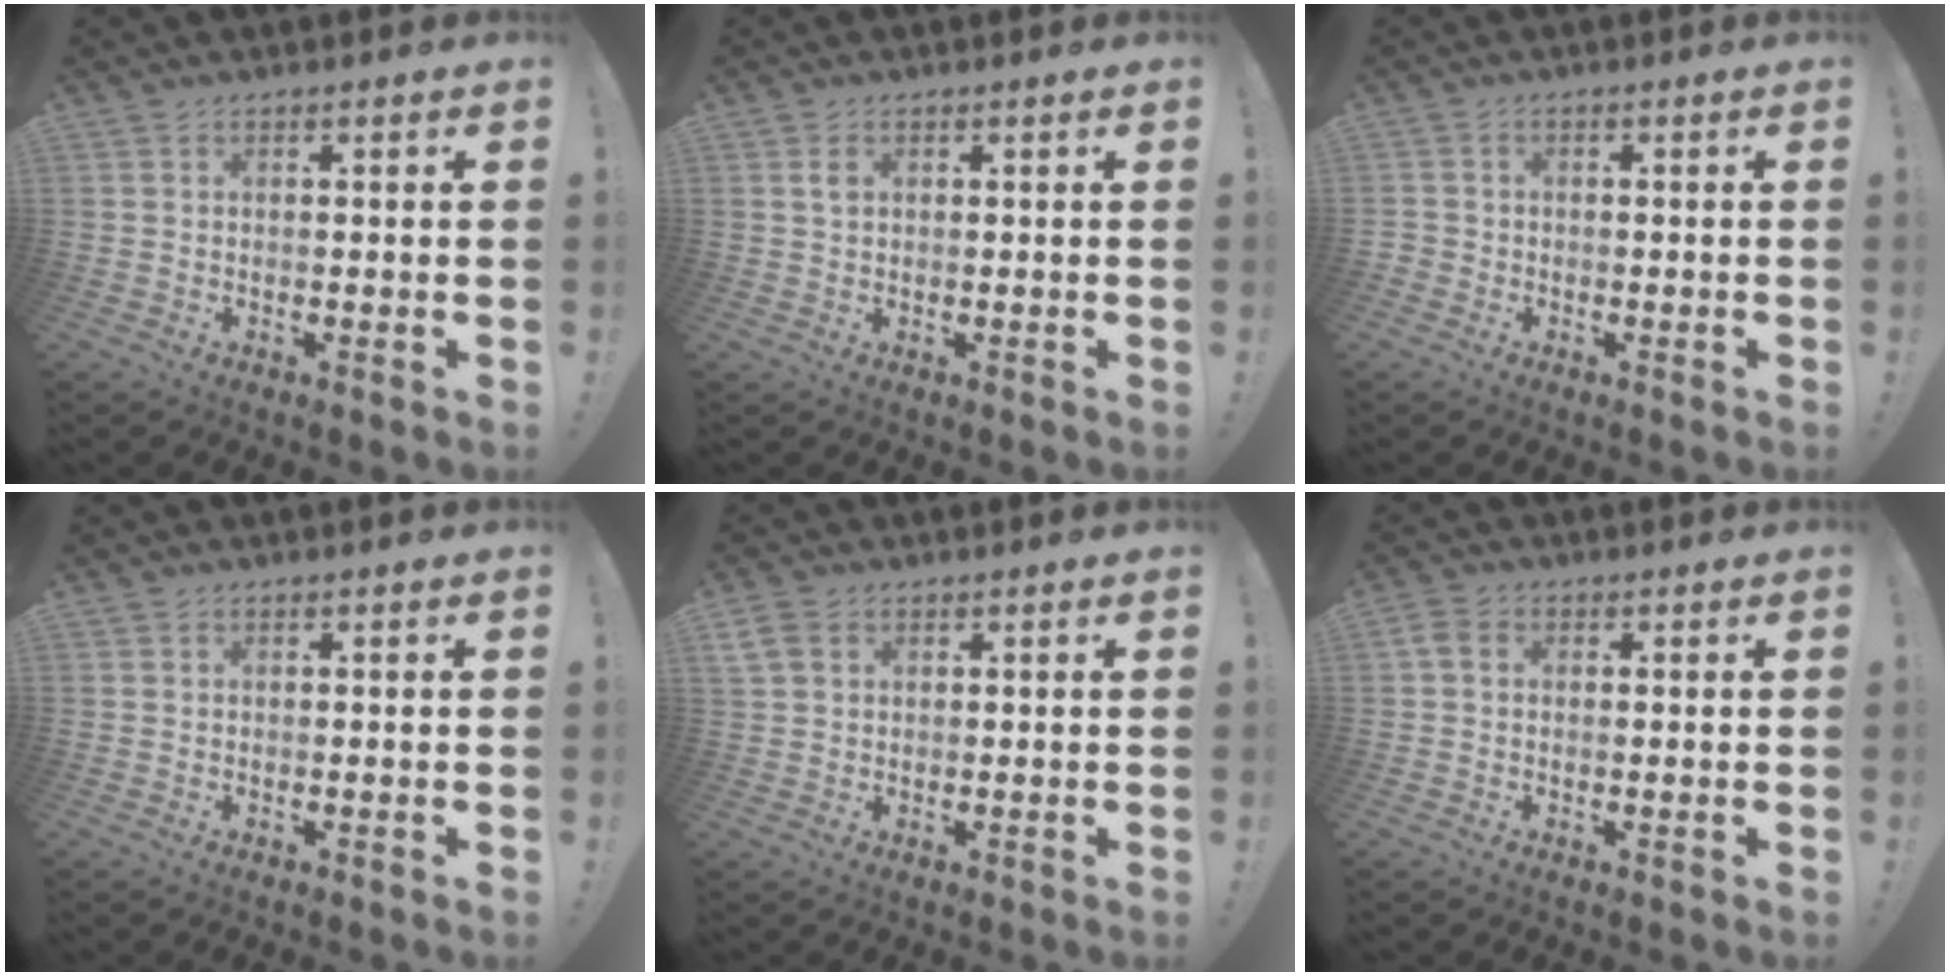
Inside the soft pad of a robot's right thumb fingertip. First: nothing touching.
{"total": 2.0, "force": [0.8, 1.4, 1.2], "torque": [-0.013, -0.001, 0.012]}
{"total": 1.9, "force": [-1.1, 1.4, 0.6], "torque": [-0.013, 0.009, -0.018]}
{"total": 0.0}
{"total": 4.5, "force": [2.0, 3.2, 2.5], "torque": [-0.048, 0.003, 0.043]}
{"total": 3.1, "force": [0.4, 2.2, 2.1], "torque": [-0.049, 0.007, 0.008]}